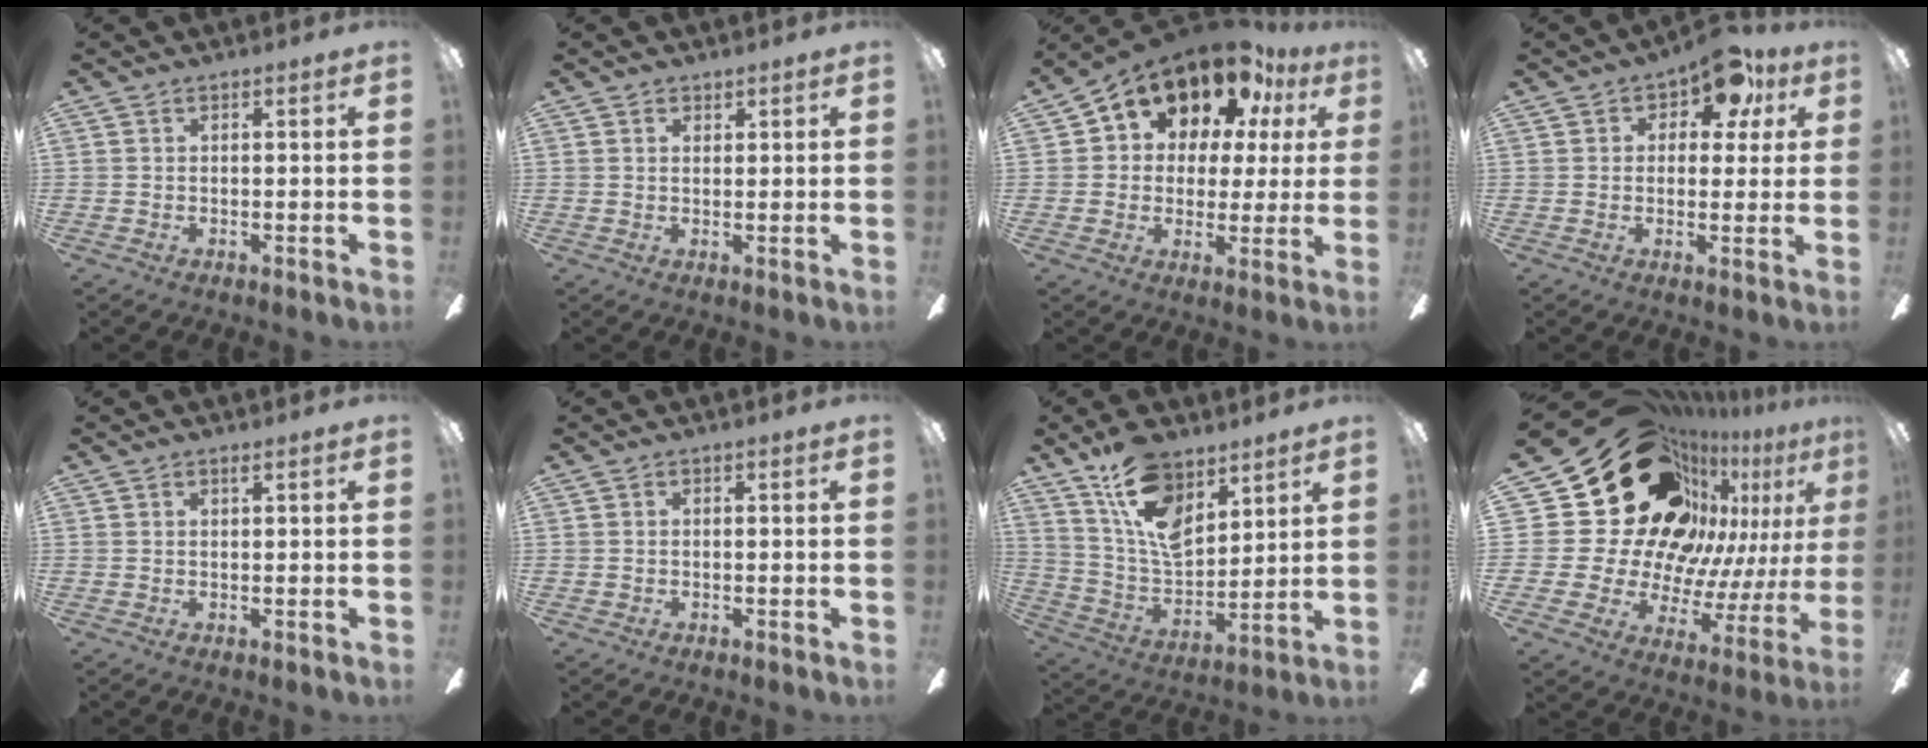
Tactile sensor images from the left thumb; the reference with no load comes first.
{"total": 1.3, "force": [0.9, 0.8, 0.2], "torque": [0.002, -0.002, 0.016]}
{"total": 13.8, "force": [10.0, 7.7, 5.7], "torque": [-0.112, -0.064, 0.178]}
{"total": 10.8, "force": [6.1, 6.2, 6.5], "torque": [-0.078, -0.023, 0.102]}
{"total": 0.7, "force": [0.4, 0.2, 0.5], "torque": [-0.011, 0.004, 0.007]}
{"total": 0.7, "force": [-0.2, 0.6, 0.2], "torque": [-0.003, 0.004, -0.005]}
{"total": 15.4, "force": [10.0, 8.0, 8.6], "torque": [-0.174, -0.044, 0.187]}
{"total": 33.6, "force": [15.8, 21.8, 20.1], "torque": [-0.328, -0.130, 0.347]}